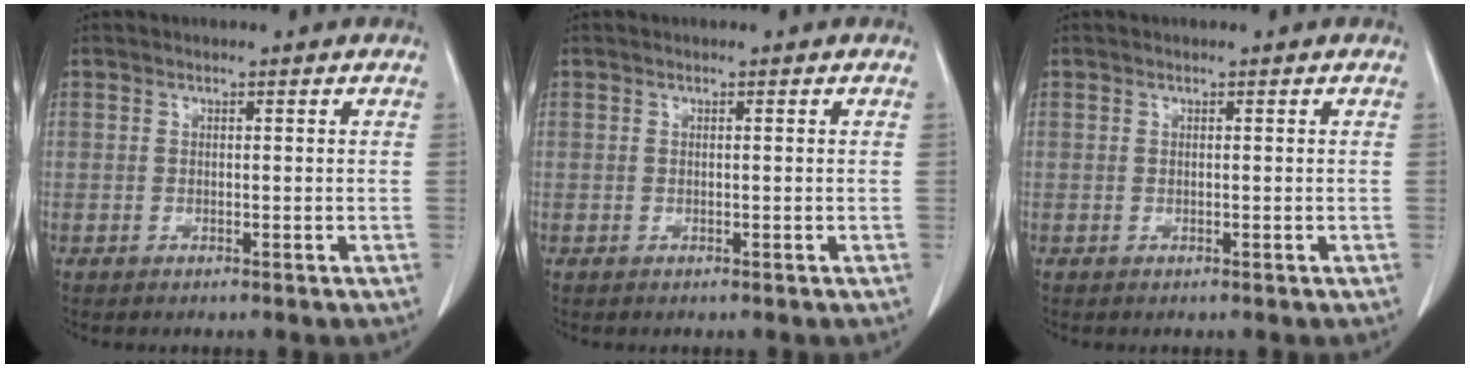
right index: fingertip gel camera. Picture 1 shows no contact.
{"total": 0.0}
{"total": 0.0}